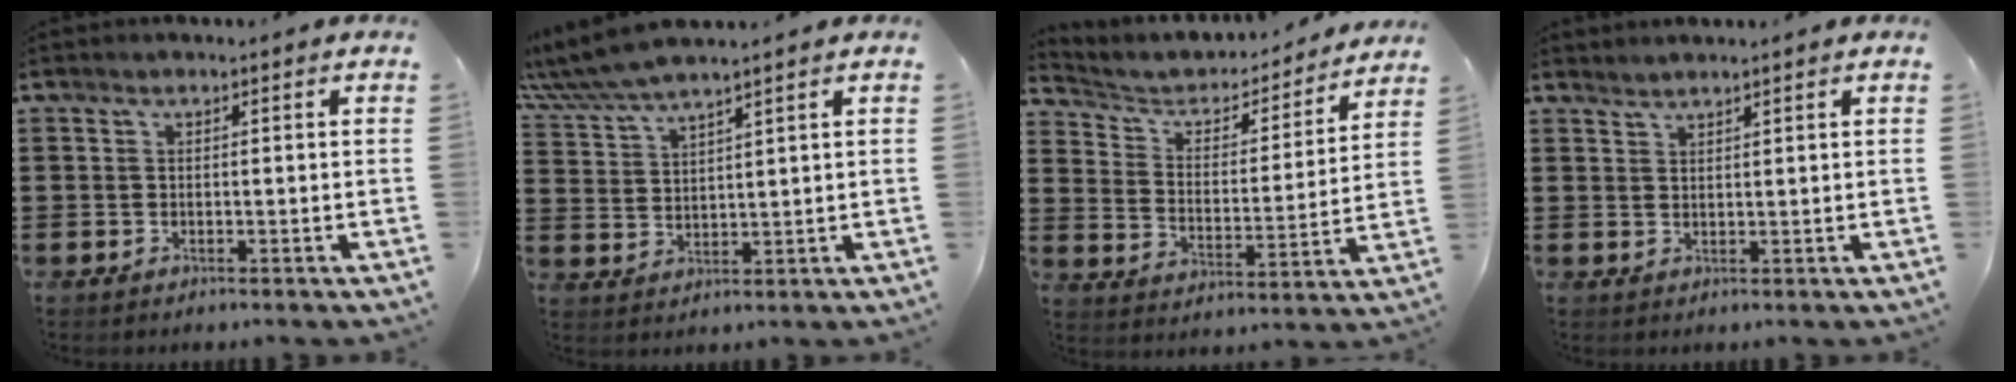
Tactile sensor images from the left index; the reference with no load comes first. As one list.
[{"total": 5.4, "force": [4.9, 0.3, 2.3], "torque": [-0.062, -0.016, 0.088]}, {"total": 3.8, "force": [3.1, 1.8, 1.0], "torque": [-0.043, -0.024, 0.043]}, {"total": 1.3, "force": [1.3, -0.2, 0.0], "torque": [-0.003, -0.001, 0.026]}]